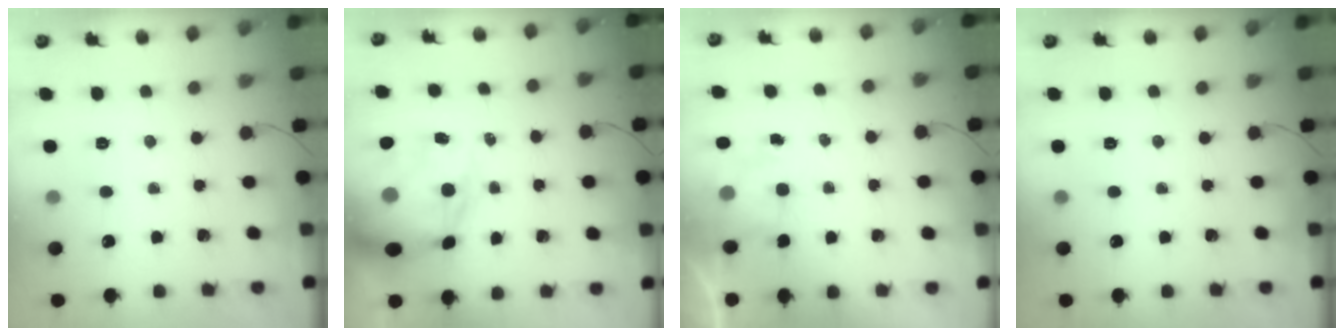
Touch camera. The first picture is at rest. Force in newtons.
{"total": 18.1, "press": 17.6, "slide": 4.2}
{"total": 1.8, "press": 1.5, "slide": 1.0}
{"total": 0.0}